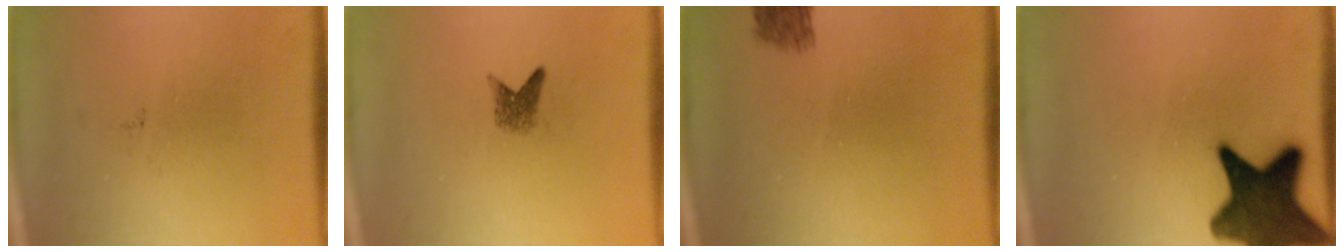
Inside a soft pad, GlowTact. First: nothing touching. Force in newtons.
{"total": 1.9}
{"total": 2.5}
{"total": 14.4}